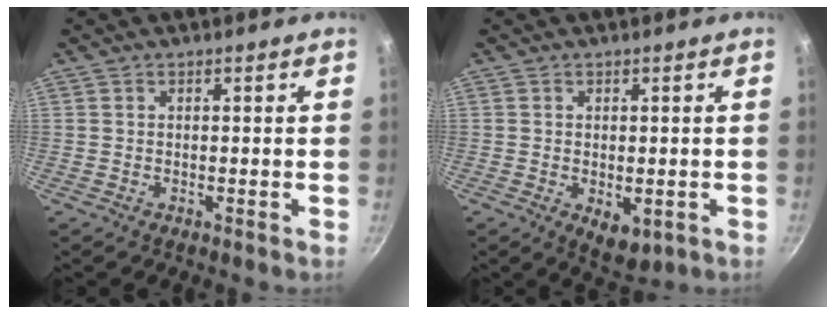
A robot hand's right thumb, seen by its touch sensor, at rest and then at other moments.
{"total": 5.1, "force": [-1.2, 2.9, 4.0], "torque": [-0.048, -0.008, -0.006]}